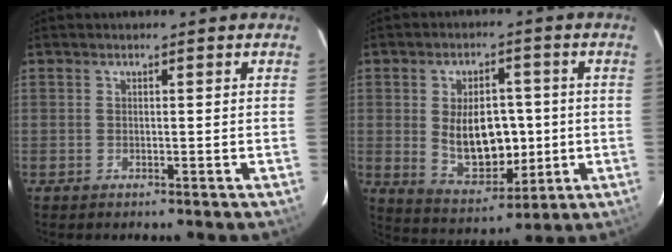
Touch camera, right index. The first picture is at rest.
{"total": 11.8, "force": [-0.1, 7.2, 9.3], "torque": [-0.175, -0.004, 0.021]}